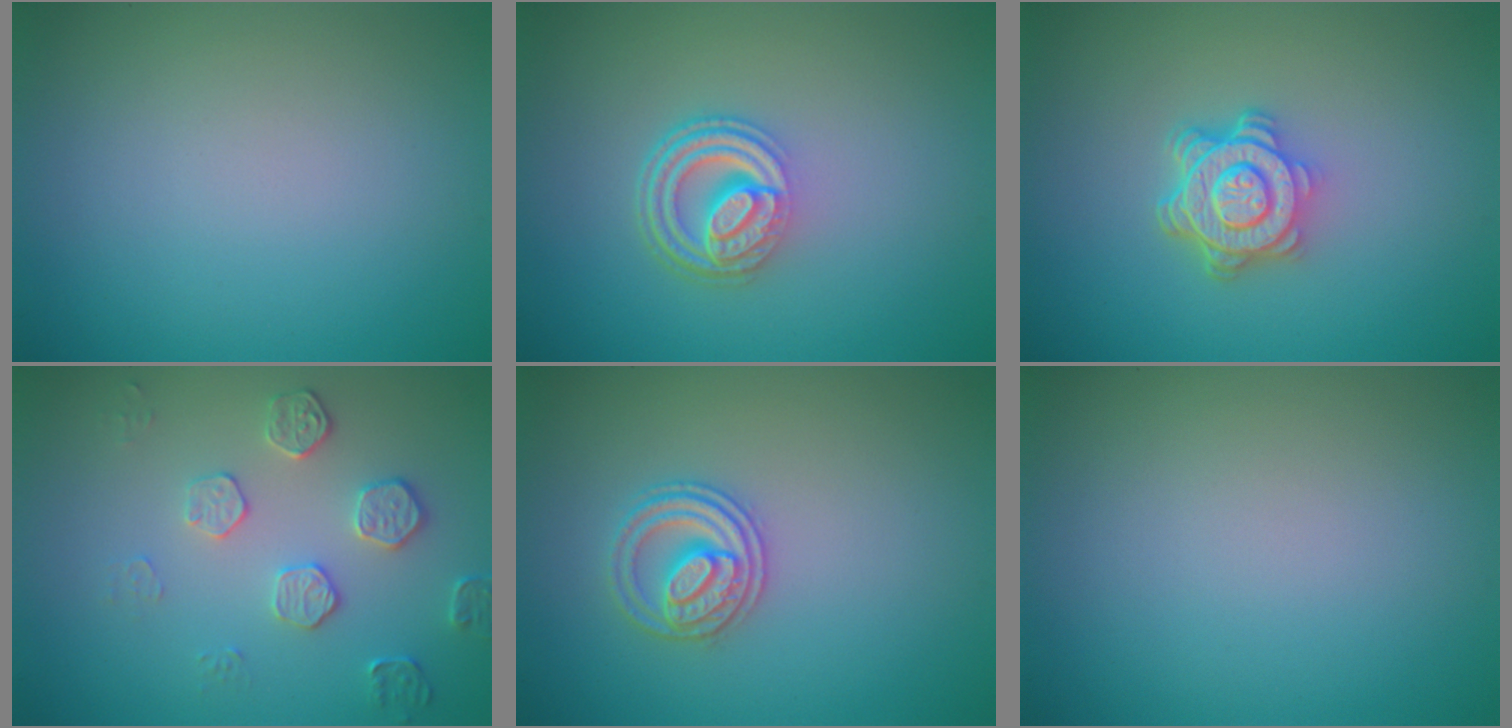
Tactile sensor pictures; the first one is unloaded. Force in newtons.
{"total": 4.6, "press": 3.4, "slide": 3.1}
{"total": 4.8, "press": 3.7, "slide": 3.1}
{"total": 2.2, "press": 1.8, "slide": 1.2}
{"total": 2.6, "press": 2.6, "slide": 0.5}
{"total": 0.0}